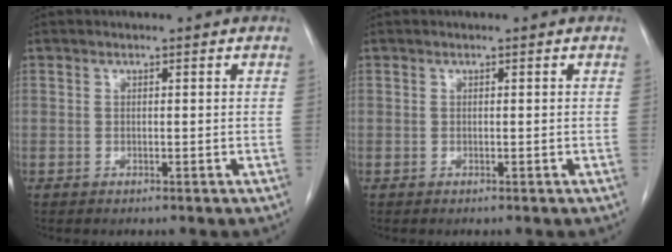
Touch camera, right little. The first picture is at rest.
{"total": 0.0}